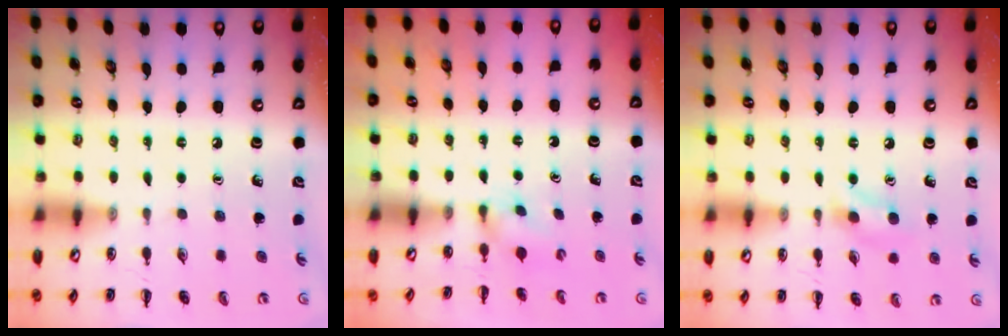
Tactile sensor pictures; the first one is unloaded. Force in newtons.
{"total": 2.9, "press": 2.7, "slide": 1.1}
{"total": 5.8, "press": 5.5, "slide": 1.6}